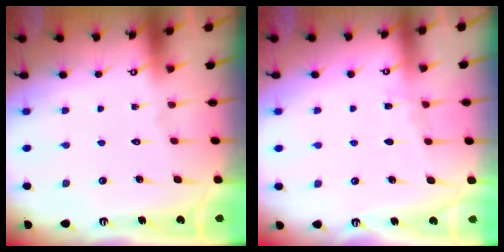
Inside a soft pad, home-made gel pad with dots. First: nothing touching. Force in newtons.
{"total": 2.8, "press": 2.8, "slide": 0.4}